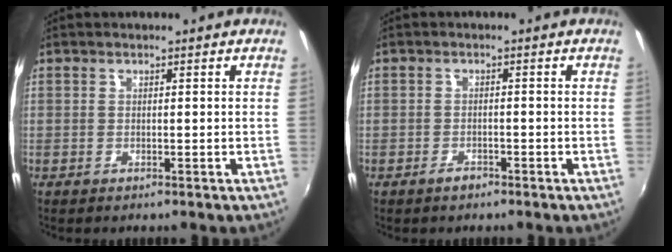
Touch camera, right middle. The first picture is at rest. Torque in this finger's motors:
{"motor_torque": [0.29, -0.25, -0.01, 0.00]}